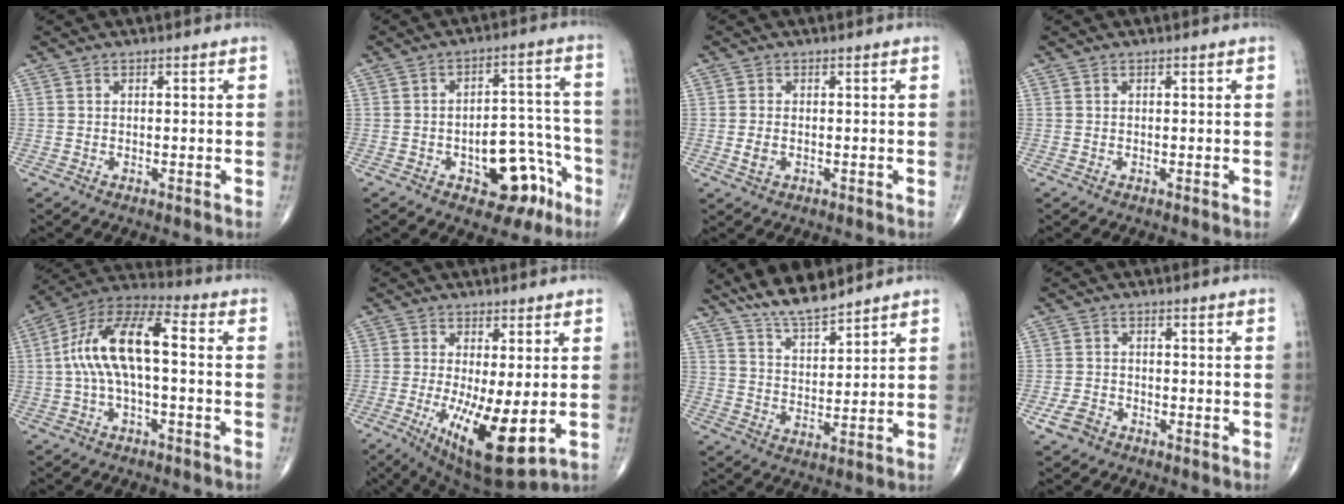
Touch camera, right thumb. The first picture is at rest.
{"total": 12.2, "force": [-5.8, 6.6, 8.5], "torque": [-0.068, 0.056, -0.072]}
{"total": 2.3, "force": [-0.4, 1.4, 1.7], "torque": [-0.036, 0.001, -0.008]}
{"total": 0.0}
{"total": 14.2, "force": [0.1, 5.6, 13.0], "torque": [-0.258, 0.051, -0.006]}
{"total": 13.2, "force": [-2.6, 3.9, 12.3], "torque": [-0.218, -0.029, -0.030]}
{"total": 9.0, "force": [8.0, 1.8, 3.9], "torque": [-0.056, -0.049, 0.151]}
{"total": 3.7, "force": [-2.2, 2.5, 1.6], "torque": [-0.032, 0.012, -0.037]}